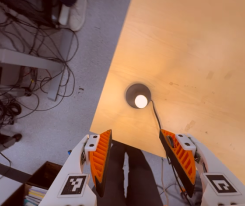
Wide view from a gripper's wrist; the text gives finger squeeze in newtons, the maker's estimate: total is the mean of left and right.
{"total": 0.0}